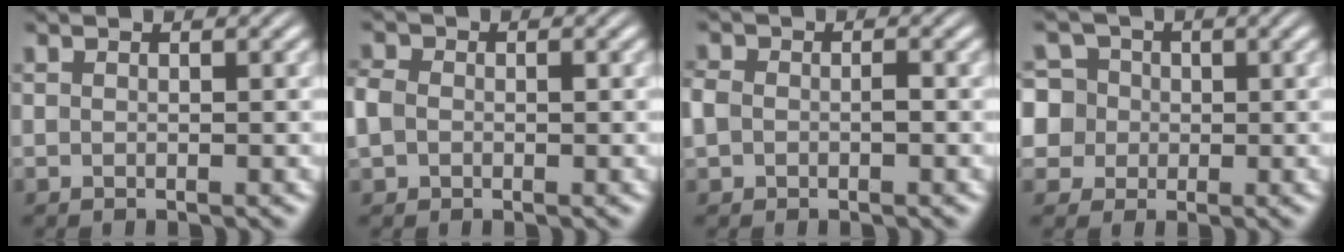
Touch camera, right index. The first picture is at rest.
{"total": 2.1, "force": [-0.3, 1.8, 1.1], "torque": [-0.041, -0.009, -0.001]}
{"total": 1.9, "force": [-0.4, 1.5, 1.0], "torque": [-0.033, -0.007, -0.002]}
{"total": 9.4, "force": [-0.7, 8.8, 3.2], "torque": [-0.099, -0.039, -0.007]}